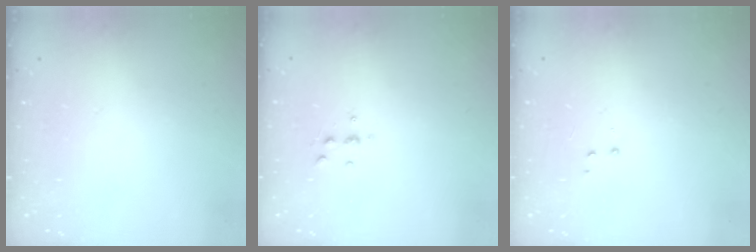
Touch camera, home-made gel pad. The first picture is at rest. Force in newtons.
{"total": 3.9, "press": 3.9, "slide": 0.6}
{"total": 2.8, "press": 2.7, "slide": 0.5}